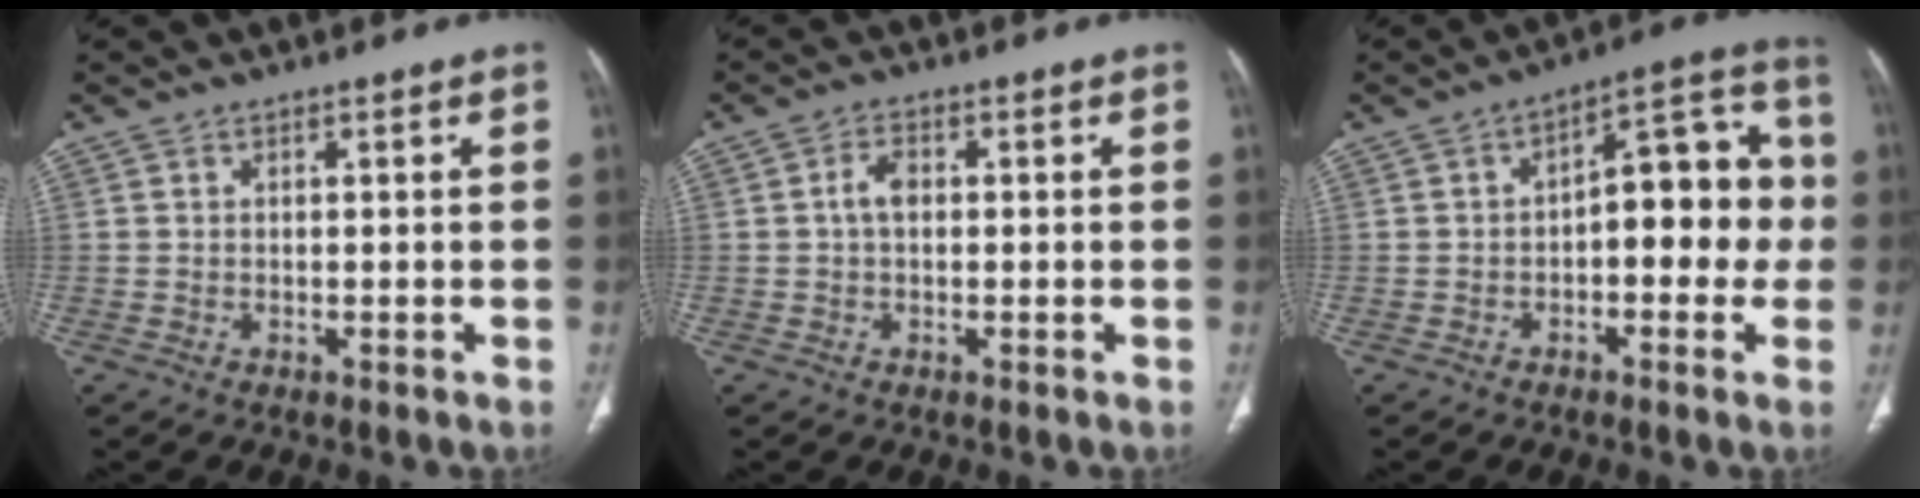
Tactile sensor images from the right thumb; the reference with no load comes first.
{"total": 3.0, "force": [0.1, 1.9, 2.3], "torque": [-0.041, 0.008, -0.002]}
{"total": 14.3, "force": [-0.8, 7.1, 12.3], "torque": [-0.114, 0.043, -0.022]}